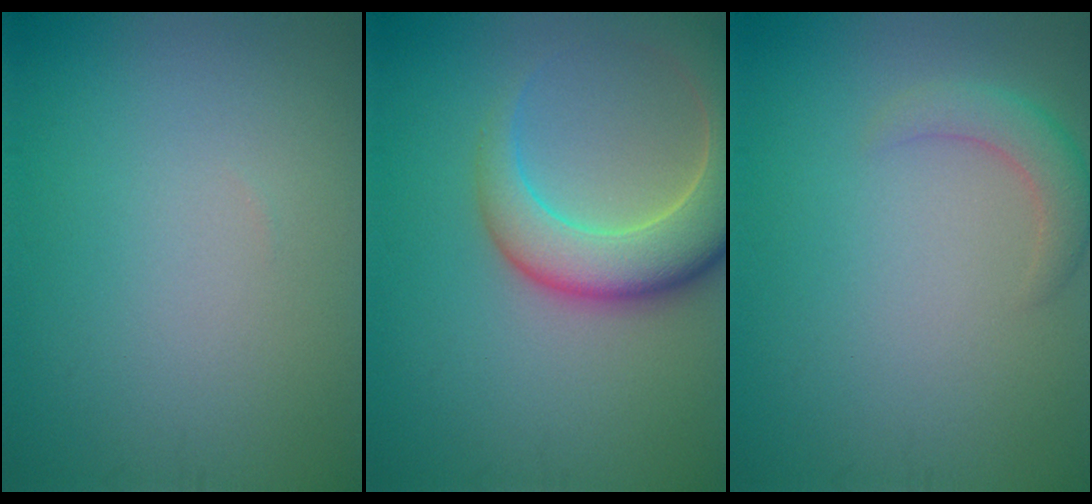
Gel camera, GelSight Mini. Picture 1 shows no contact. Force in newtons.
{"total": 8.4, "press": 8.3, "slide": 0.9}
{"total": 2.4, "press": 2.4, "slide": 0.2}